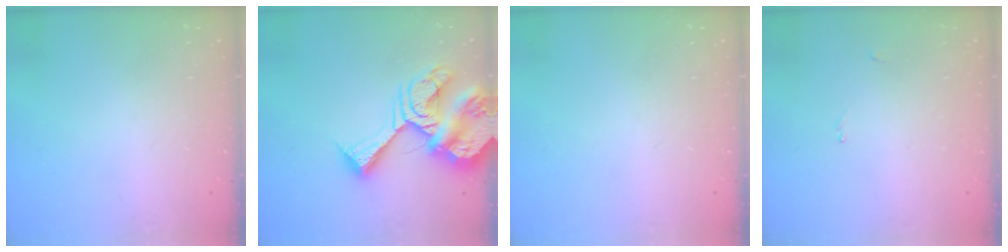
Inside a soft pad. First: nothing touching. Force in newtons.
{"total": 19.2, "press": 19.1, "slide": 2.4}
{"total": 0.0}
{"total": 0.8, "press": 0.7, "slide": 0.4}